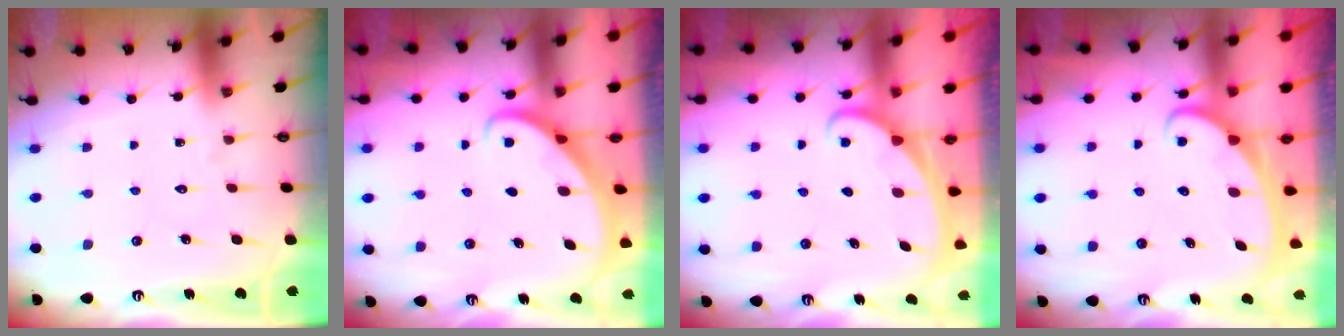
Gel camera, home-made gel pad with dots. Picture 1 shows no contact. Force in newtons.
{"total": 2.7, "press": 2.7, "slide": 0.2}
{"total": 1.7, "press": 1.7, "slide": 0.1}
{"total": 2.6, "press": 2.6, "slide": 0.3}